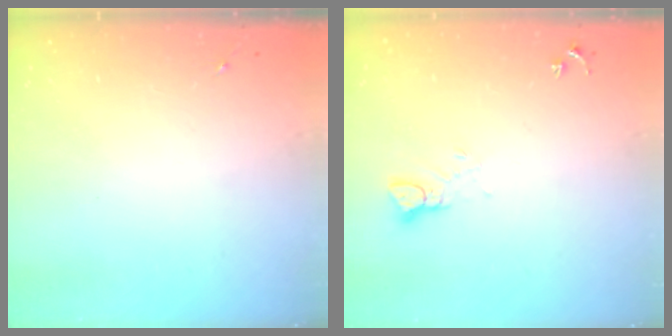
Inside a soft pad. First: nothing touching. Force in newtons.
{"total": 3.5, "press": 3.5, "slide": 0.3}